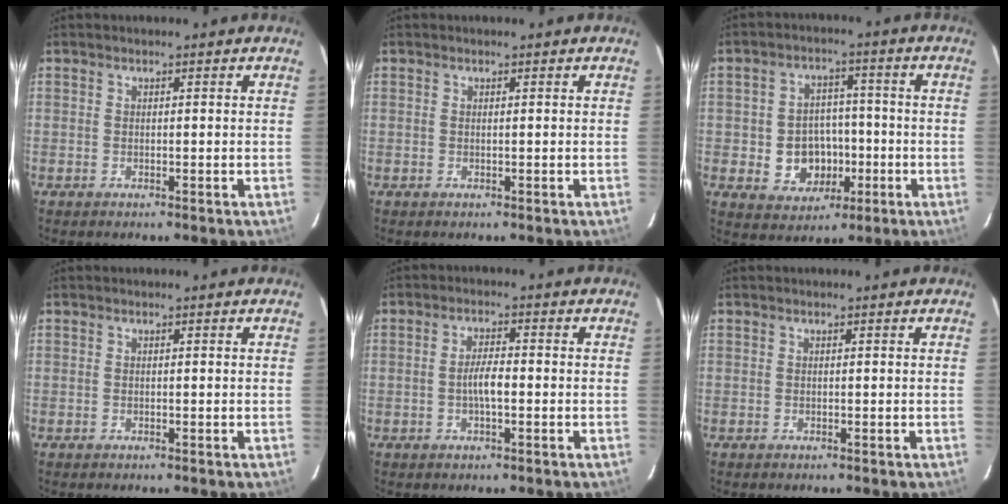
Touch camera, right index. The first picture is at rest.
{"total": 0.0}
{"total": 9.0, "force": [-2.3, 7.7, 4.0], "torque": [-0.097, 0.016, -0.018]}
{"total": 0.0}
{"total": 3.6, "force": [-0.9, 0.9, 3.4], "torque": [-0.064, 0.004, -0.015]}
{"total": 0.0}